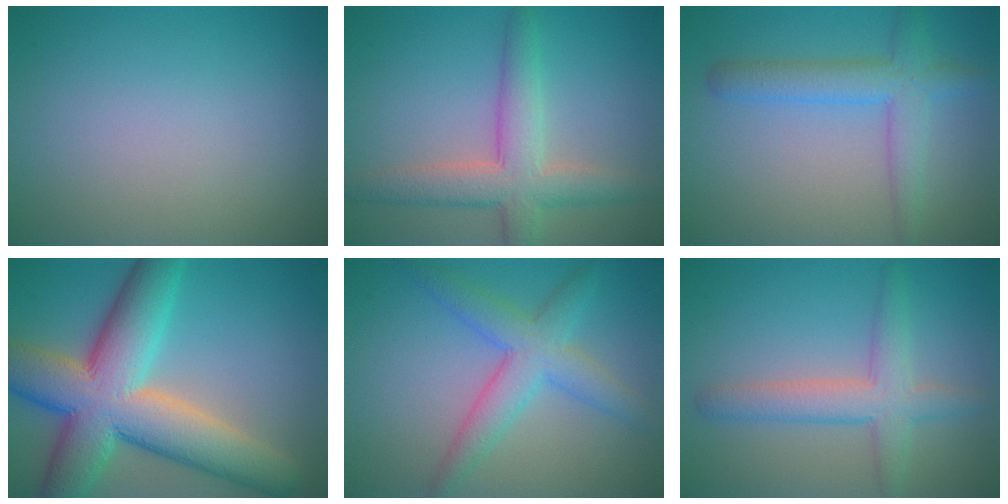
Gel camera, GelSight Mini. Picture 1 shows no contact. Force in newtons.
{"total": 5.2, "press": 5.2, "slide": 0.3}
{"total": 4.0, "press": 4.0, "slide": 0.2}
{"total": 12.3, "press": 12.3, "slide": 0.6}
{"total": 4.7, "press": 4.7, "slide": 0.1}
{"total": 4.0, "press": 4.0, "slide": 0.3}